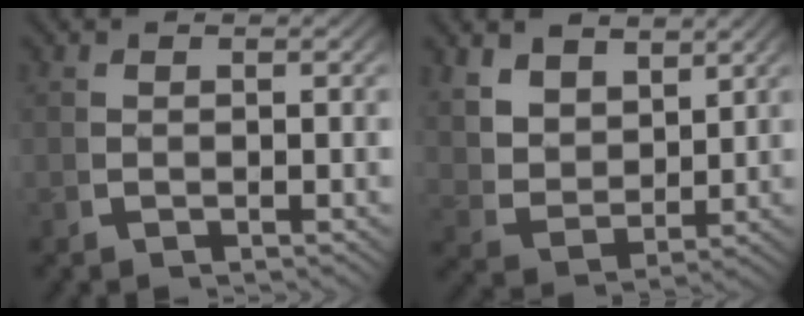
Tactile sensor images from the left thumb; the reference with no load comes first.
{"total": 5.2, "force": [2.3, 3.5, 3.1], "torque": [-0.079, -0.026, 0.057]}